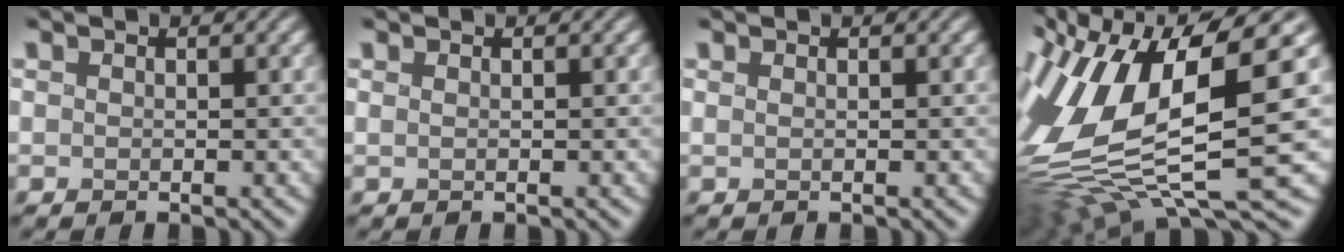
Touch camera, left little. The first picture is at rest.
{"total": 0.0}
{"total": 0.0}
{"total": 14.8, "force": [0.8, 5.7, 13.7], "torque": [-0.285, 0.001, 0.018]}